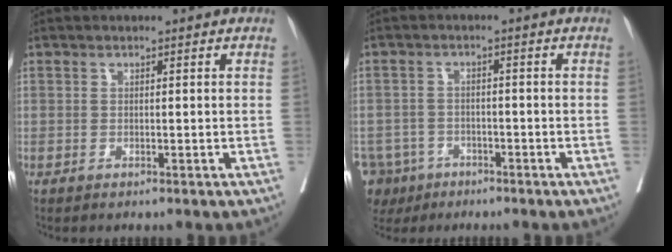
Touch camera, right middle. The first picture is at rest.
{"total": 9.4, "force": [-5.7, 7.2, 2.1], "torque": [-0.067, -0.004, -0.091]}